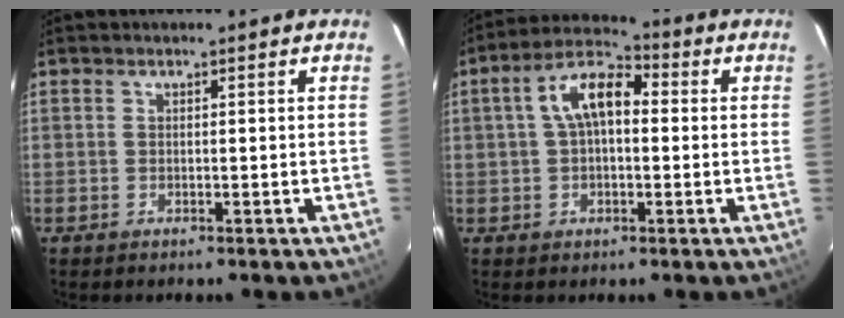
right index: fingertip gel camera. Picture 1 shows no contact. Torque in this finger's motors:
{"motor_torque": [0.28, 0.01, 0.26, 0.13]}